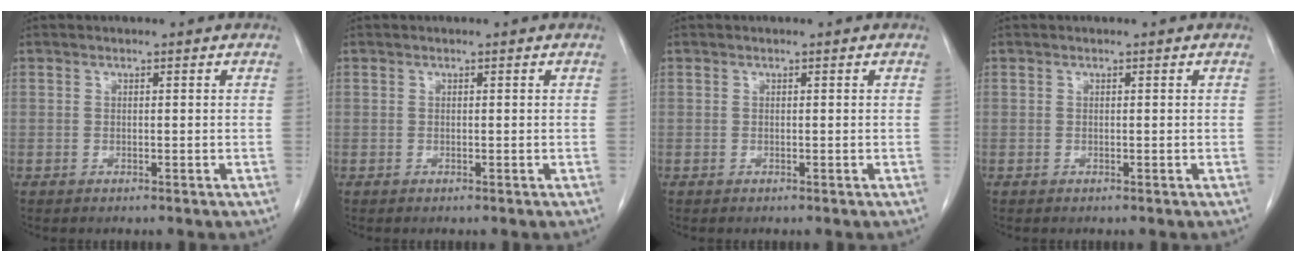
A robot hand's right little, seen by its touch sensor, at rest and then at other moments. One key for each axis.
{"total": 0.0}
{"total": 0.0}
{"total": 0.0}